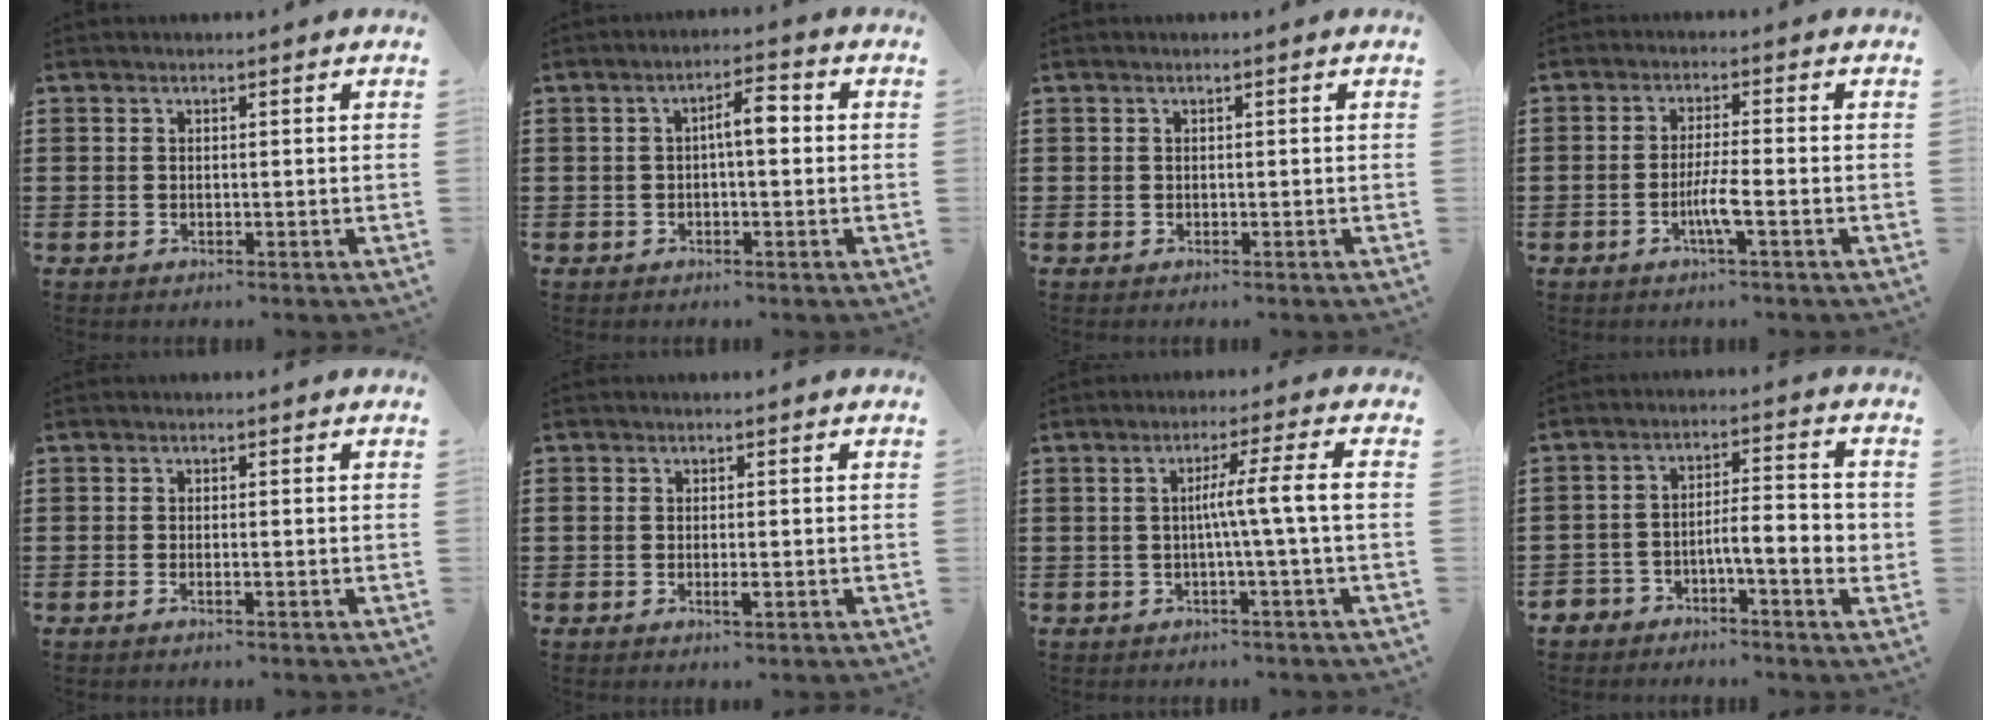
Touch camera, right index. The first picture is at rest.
{"total": 4.0, "force": [-0.1, 1.1, 3.8], "torque": [-0.070, 0.010, -0.005]}
{"total": 0.0}
{"total": 4.4, "force": [-1.7, 0.2, 4.1], "torque": [-0.084, -0.010, -0.036]}
{"total": 0.7, "force": [-0.4, 0.1, 0.6], "torque": [-0.012, -0.004, -0.006]}
{"total": 1.6, "force": [-0.5, 0.5, 1.5], "torque": [-0.025, 0.000, -0.009]}
{"total": 5.7, "force": [-0.5, -1.0, 5.6], "torque": [-0.102, -0.005, -0.017]}
{"total": 5.4, "force": [-3.1, 1.3, 4.2], "torque": [-0.080, -0.004, -0.061]}